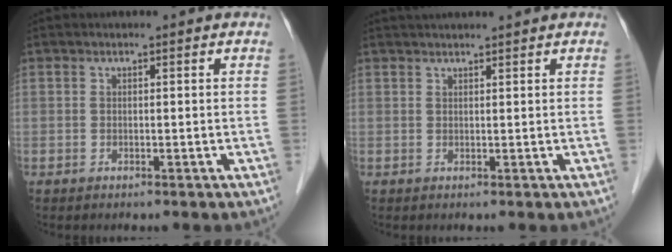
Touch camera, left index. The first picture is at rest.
{"total": 5.8, "force": [5.4, -0.1, 2.2], "torque": [-0.027, 0.036, 0.071]}